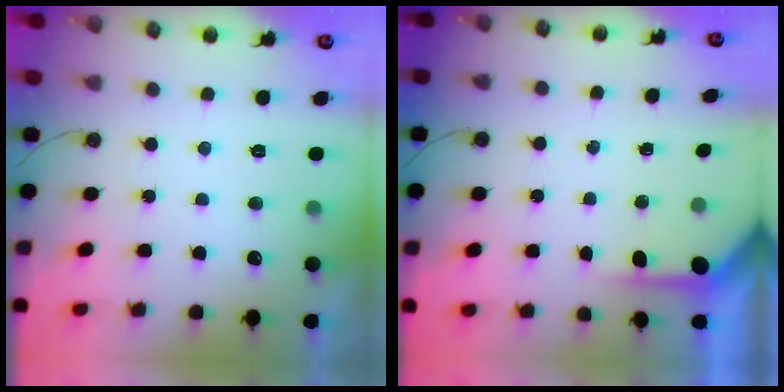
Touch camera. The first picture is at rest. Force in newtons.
{"total": 3.8, "press": 3.8, "slide": 0.2}